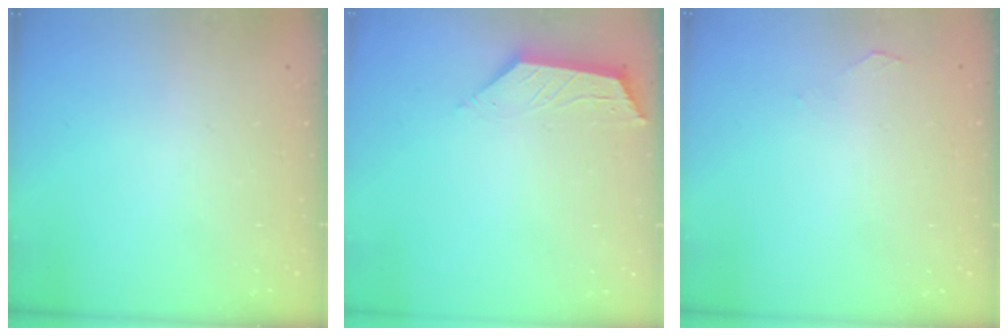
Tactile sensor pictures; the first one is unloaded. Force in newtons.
{"total": 2.9, "press": 2.8, "slide": 0.5}
{"total": 1.8, "press": 1.8, "slide": 0.4}